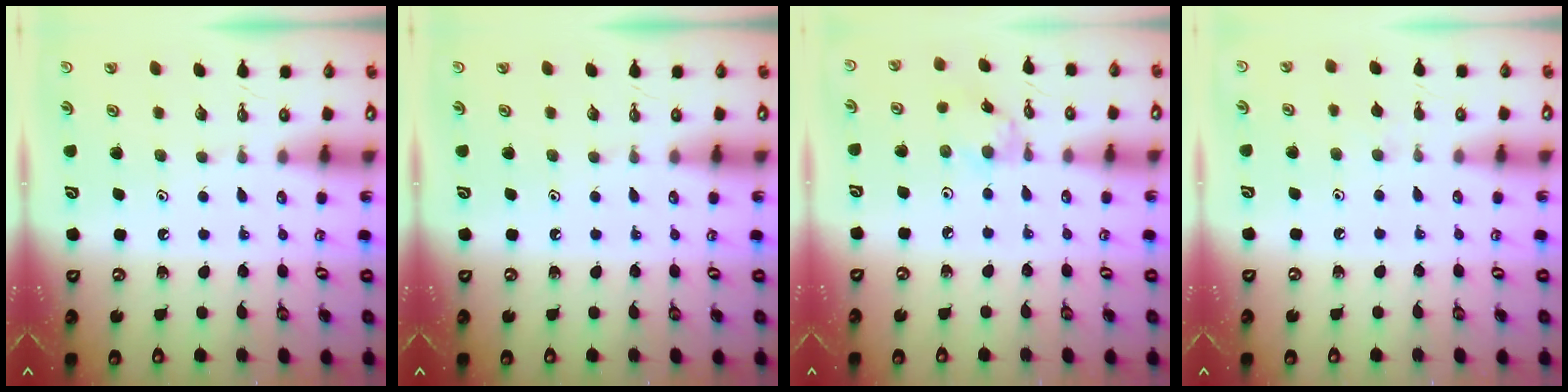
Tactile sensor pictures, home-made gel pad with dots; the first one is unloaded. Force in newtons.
{"total": 0.0}
{"total": 1.8, "press": 1.7, "slide": 0.1}
{"total": 4.0, "press": 4.0, "slide": 0.5}